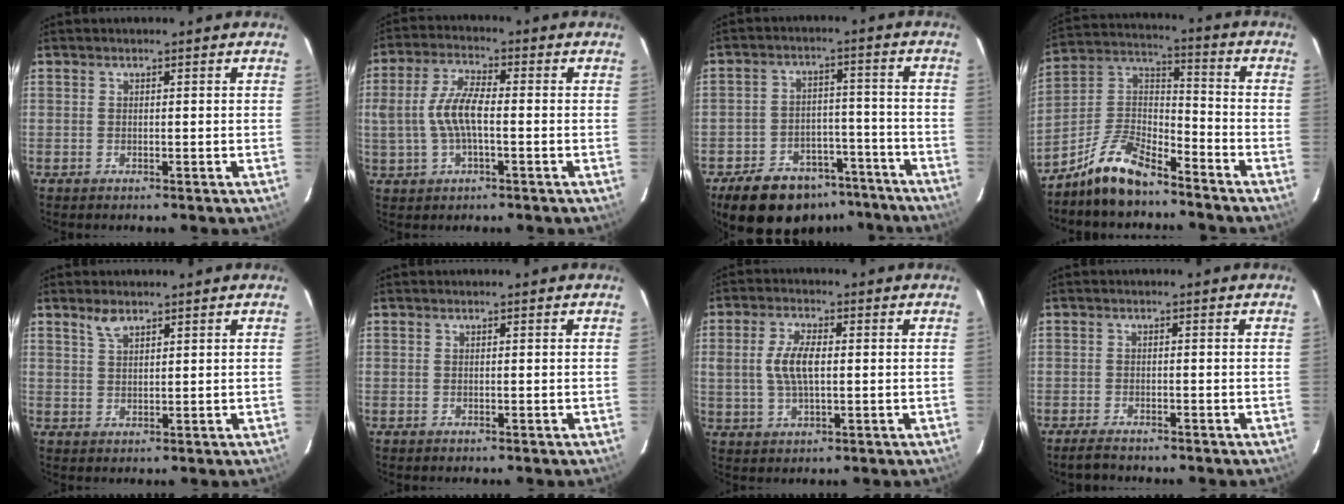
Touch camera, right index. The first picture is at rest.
{"total": 8.2, "force": [-0.9, 3.1, 7.6], "torque": [-0.155, 0.008, -0.013]}
{"total": 17.1, "force": [-13.0, 8.9, 6.5], "torque": [-0.142, 0.032, -0.171]}
{"total": 11.8, "force": [-8.8, 4.2, 6.6], "torque": [-0.152, 0.030, -0.172]}
{"total": 2.7, "force": [2.1, 1.0, 1.4], "torque": [-0.027, 0.004, 0.041]}
{"total": 0.0}
{"total": 6.6, "force": [0.4, 2.9, 6.0], "torque": [-0.118, 0.004, 0.011]}
{"total": 3.1, "force": [-2.8, 0.7, 1.0], "torque": [-0.033, -0.007, -0.051]}